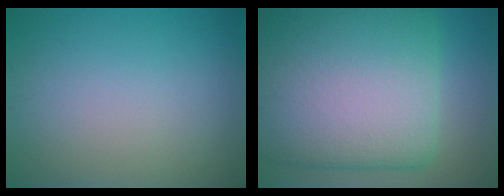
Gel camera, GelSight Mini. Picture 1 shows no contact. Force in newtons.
{"total": 19.1, "press": 19.1, "slide": 0.4}